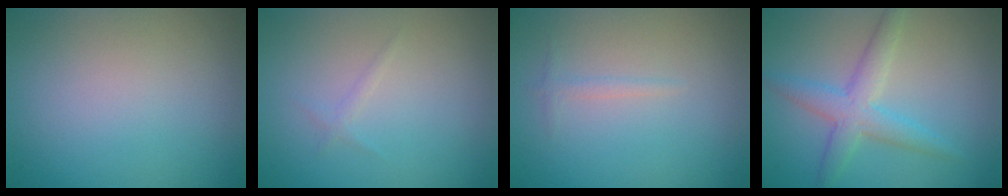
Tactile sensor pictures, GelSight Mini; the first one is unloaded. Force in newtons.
{"total": 1.2, "press": 1.2, "slide": 0.2}
{"total": 0.7, "press": 0.7, "slide": 0.0}
{"total": 3.6, "press": 3.6, "slide": 0.1}